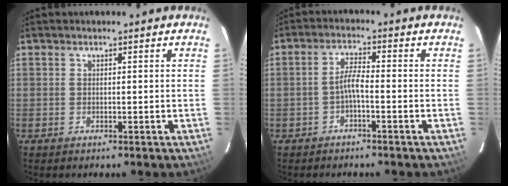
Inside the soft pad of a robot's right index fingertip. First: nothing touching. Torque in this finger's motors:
{"motor_torque": [0.59, -0.35, 0.42, 0.10]}